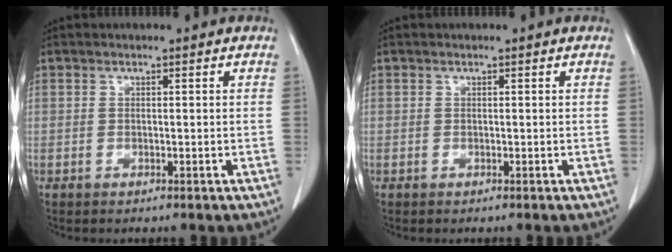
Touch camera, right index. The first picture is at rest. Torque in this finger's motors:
{"motor_torque": [0.00, 0.00, 0.00, -0.01]}